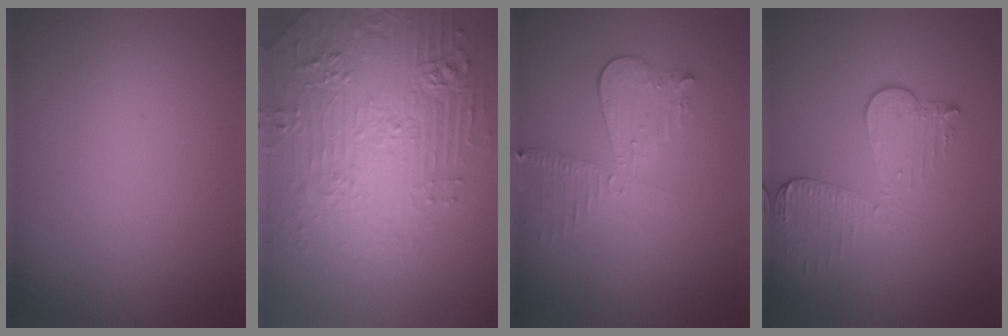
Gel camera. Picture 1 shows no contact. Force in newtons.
{"total": 5.4, "press": 4.8, "slide": 2.3}
{"total": 3.1, "press": 2.7, "slide": 1.6}
{"total": 3.3, "press": 3.0, "slide": 1.5}